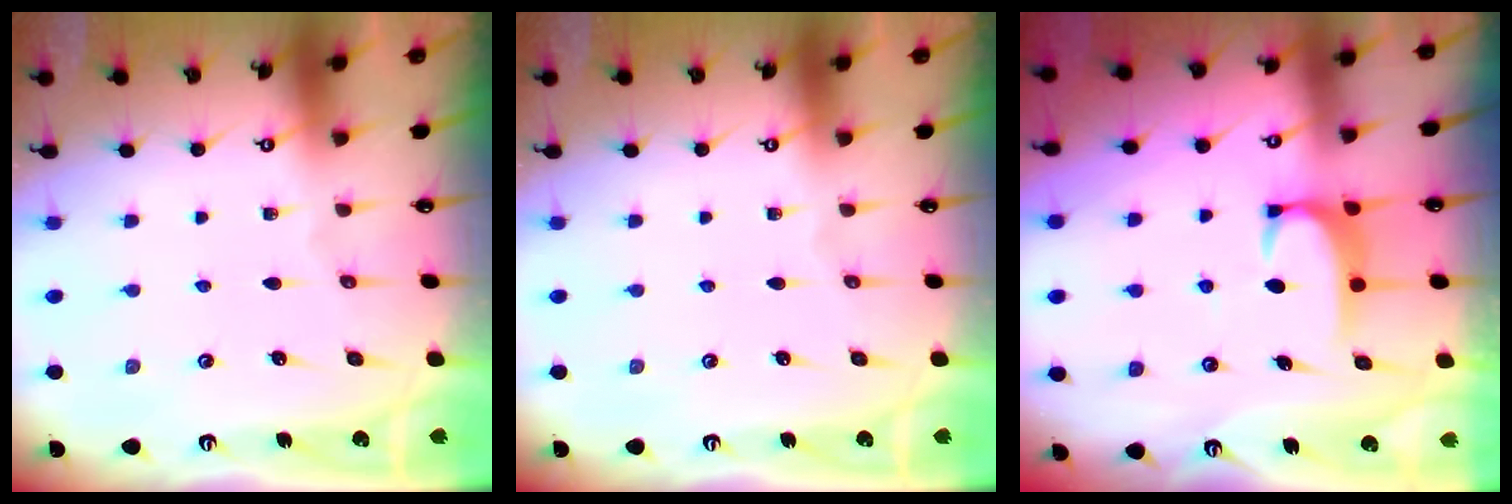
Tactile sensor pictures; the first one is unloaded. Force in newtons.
{"total": 0.0}
{"total": 1.8, "press": 1.7, "slide": 0.5}